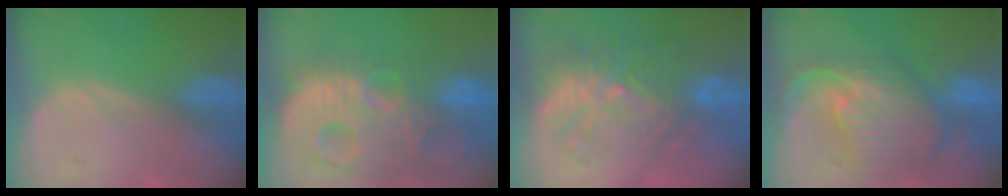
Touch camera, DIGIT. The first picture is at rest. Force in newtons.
{"total": 14.1, "press": 12.2, "slide": 7.1}
{"total": 9.5, "press": 9.1, "slide": 2.7}
{"total": 10.9, "press": 9.6, "slide": 5.3}